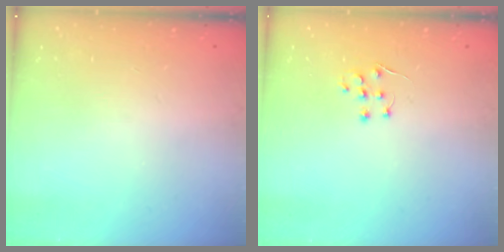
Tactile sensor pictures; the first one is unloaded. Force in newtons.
{"total": 5.1, "press": 5.1, "slide": 0.7}